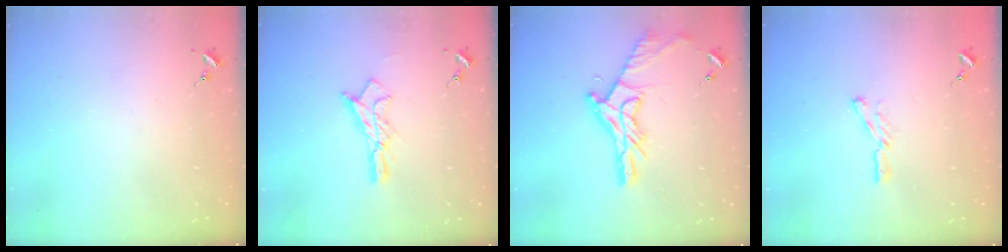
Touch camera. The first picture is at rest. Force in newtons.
{"total": 12.9, "press": 12.8, "slide": 1.0}
{"total": 16.0, "press": 16.0, "slide": 1.1}
{"total": 5.2, "press": 5.2, "slide": 0.4}